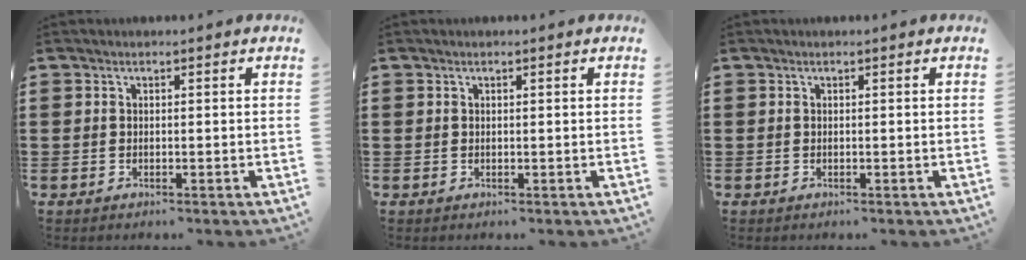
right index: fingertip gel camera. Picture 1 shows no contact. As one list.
[{"total": 0.0}, {"total": 0.0}]